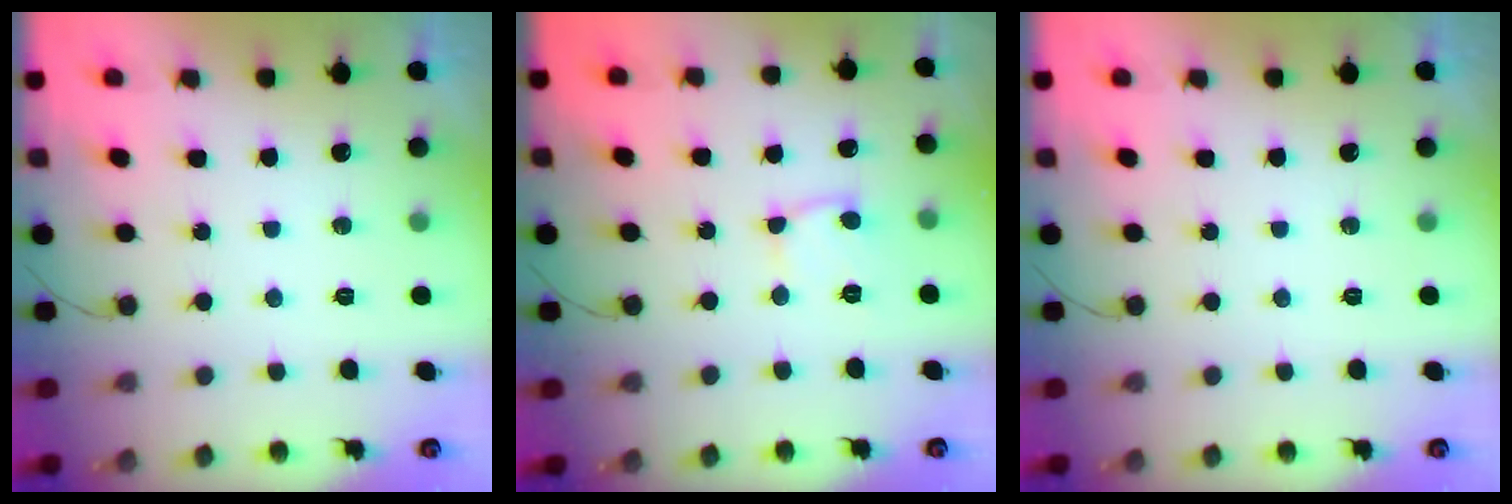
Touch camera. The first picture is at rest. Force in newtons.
{"total": 5.0, "press": 5.0, "slide": 0.8}
{"total": 0.0}